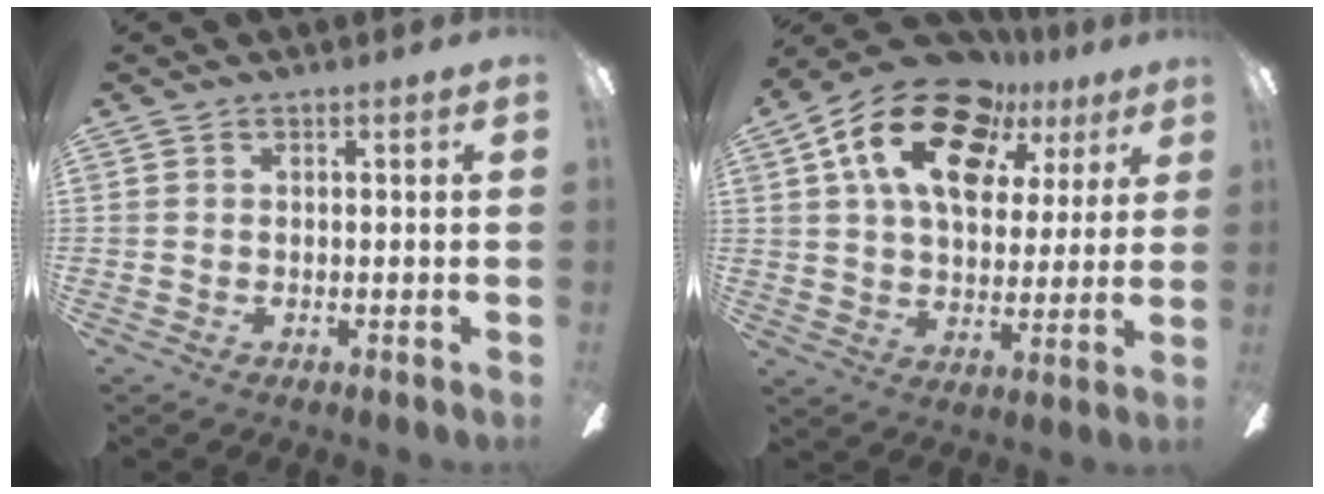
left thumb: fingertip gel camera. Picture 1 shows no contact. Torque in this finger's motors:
{"motor_torque": [0.33, 0.56, 1.40, -1.37, 0.41]}